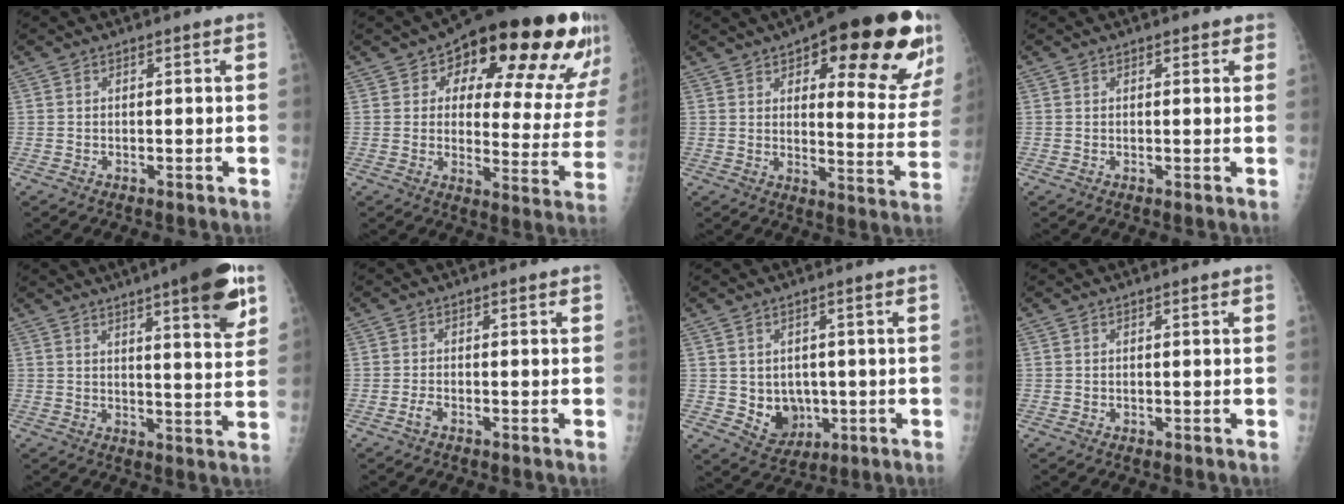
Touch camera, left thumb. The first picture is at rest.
{"total": 25.4, "force": [13.7, 10.6, 18.6], "torque": [-0.207, -0.035, 0.178]}
{"total": 26.1, "force": [14.1, 9.2, 20.0], "torque": [-0.218, -0.044, 0.183]}
{"total": 1.5, "force": [1.1, 0.9, 0.6], "torque": [0.011, -0.003, 0.006]}
{"total": 13.7, "force": [7.6, 2.7, 11.0], "torque": [-0.130, -0.033, 0.100]}
{"total": 1.3, "force": [-0.8, 0.5, 0.9], "torque": [-0.021, 0.001, -0.017]}
{"total": 6.8, "force": [-0.5, 5.7, 3.7], "torque": [-0.025, -0.005, 0.013]}
{"total": 0.0}